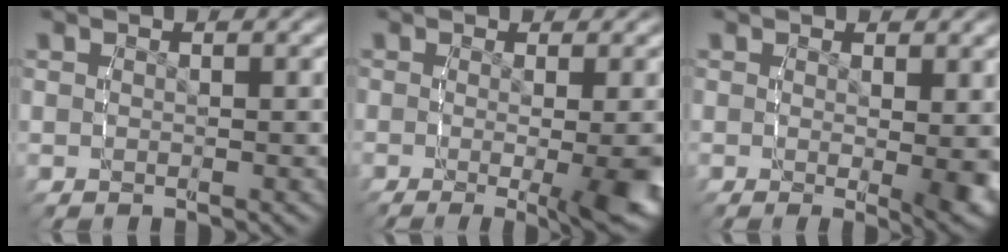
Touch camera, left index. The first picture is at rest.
{"total": 5.6, "force": [-1.7, 0.6, 5.3], "torque": [-0.066, -0.015, -0.029]}
{"total": 2.8, "force": [-0.1, 0.3, 2.8], "torque": [-0.032, -0.018, 0.000]}